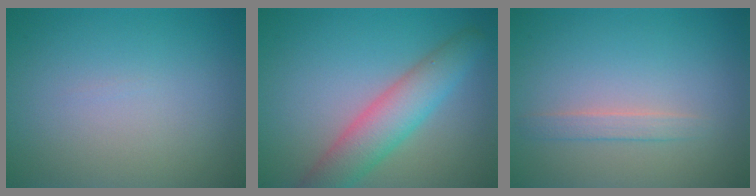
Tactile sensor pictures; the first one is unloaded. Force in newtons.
{"total": 5.3, "press": 5.3, "slide": 0.2}
{"total": 1.3, "press": 1.3, "slide": 0.1}